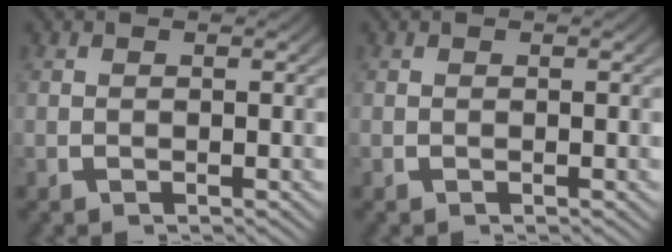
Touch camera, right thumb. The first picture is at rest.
{"total": 0.0}